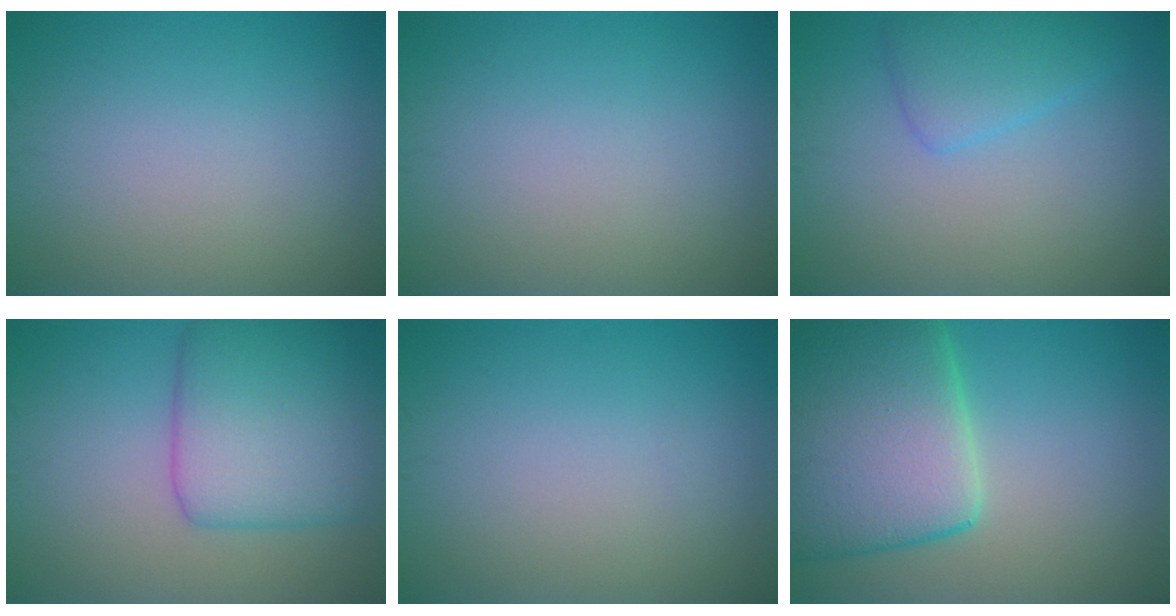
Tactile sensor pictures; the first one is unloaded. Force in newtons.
{"total": 0.0}
{"total": 2.8, "press": 2.8, "slide": 0.2}
{"total": 7.3, "press": 7.3, "slide": 0.1}
{"total": 0.0}
{"total": 13.0, "press": 13.0, "slide": 0.8}